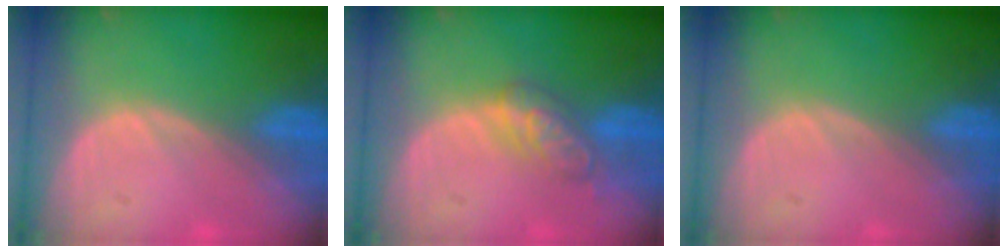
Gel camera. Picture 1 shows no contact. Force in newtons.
{"total": 4.9, "press": 4.9, "slide": 0.5}
{"total": 0.0}